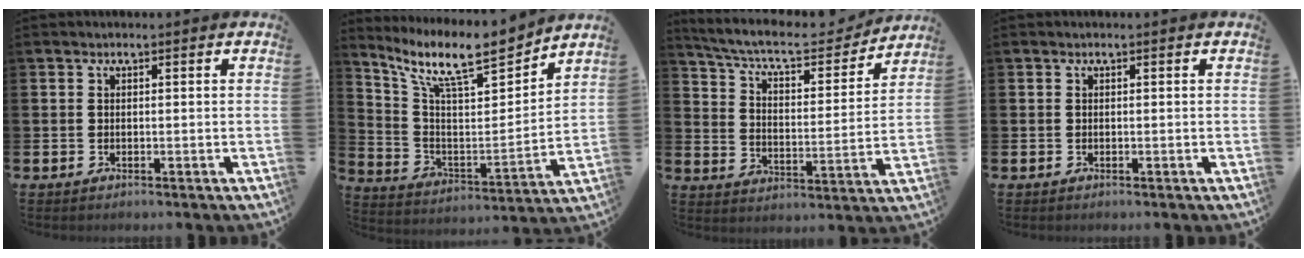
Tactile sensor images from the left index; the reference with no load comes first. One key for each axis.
{"total": 11.5, "fx": 9.7, "fy": 2.6, "fz": 5.7, "tx": -0.136, "ty": -0.065, "tz": 0.164}
{"total": 8.6, "fx": 7.7, "fy": 1.9, "fz": 3.3, "tx": -0.095, "ty": -0.051, "tz": 0.129}
{"total": 0.0}